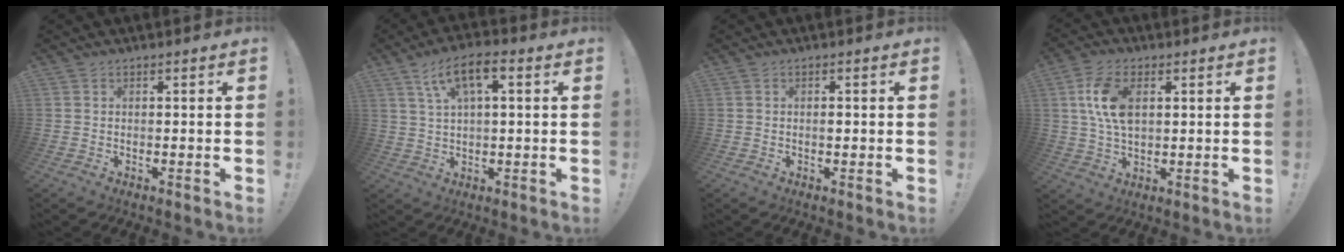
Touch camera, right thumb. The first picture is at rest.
{"total": 8.8, "force": [3.3, 3.4, 7.3], "torque": [-0.125, -0.001, 0.061]}
{"total": 0.7, "force": [-0.3, 0.2, 0.6], "torque": [-0.007, -0.001, -0.007]}
{"total": 10.7, "force": [2.6, 6.1, 8.4], "torque": [-0.166, 0.001, 0.046]}